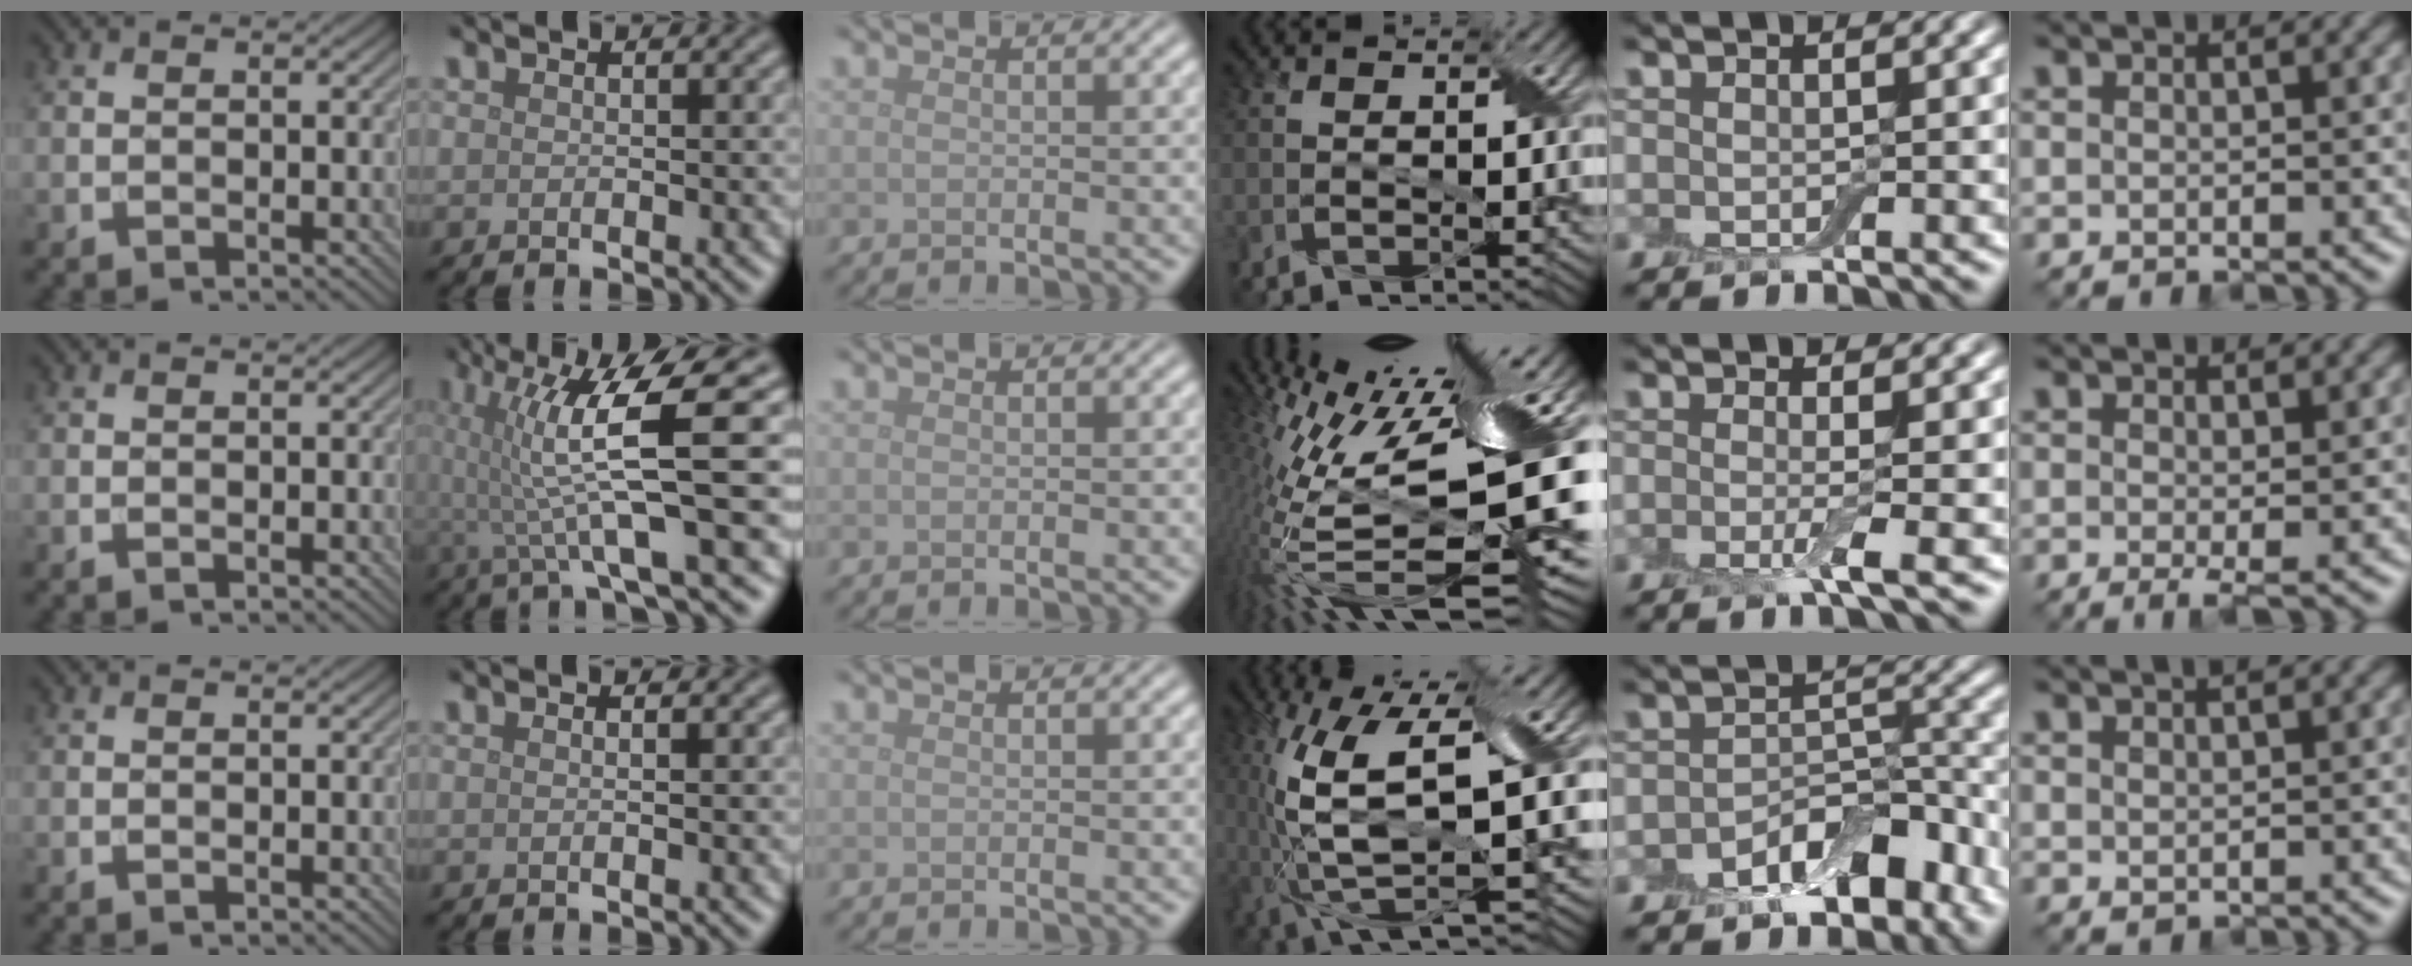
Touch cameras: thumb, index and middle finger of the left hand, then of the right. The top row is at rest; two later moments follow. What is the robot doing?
{"motion": "peel", "object": "aluminum foil"}